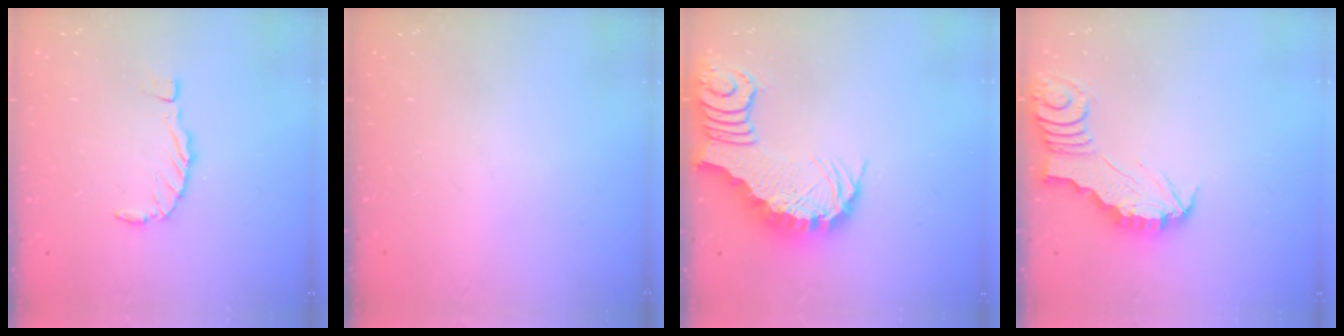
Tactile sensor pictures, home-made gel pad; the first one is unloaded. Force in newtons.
{"total": 0.0}
{"total": 3.8, "press": 3.7, "slide": 0.7}
{"total": 2.7, "press": 2.7, "slide": 0.1}